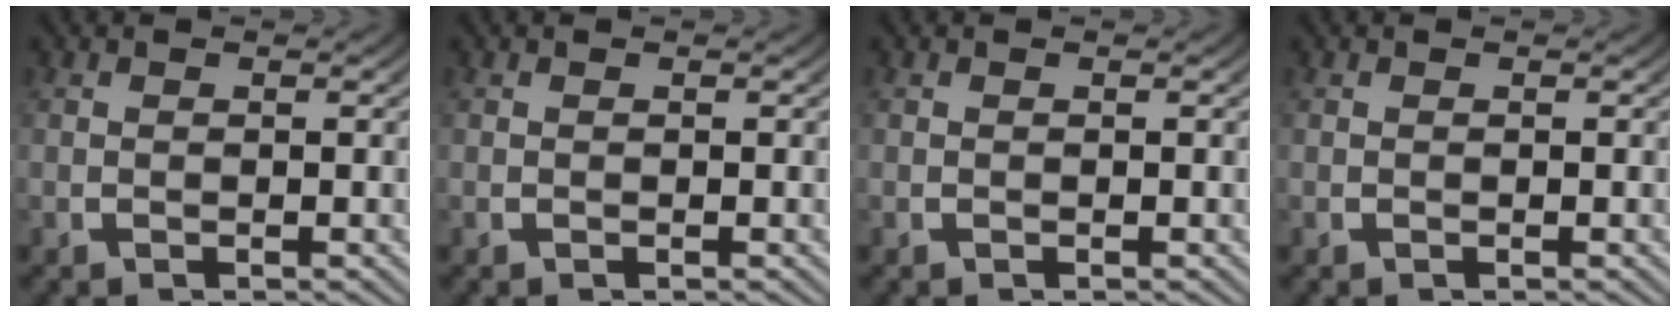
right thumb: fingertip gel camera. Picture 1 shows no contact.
{"total": 0.0}
{"total": 0.0}
{"total": 0.0}